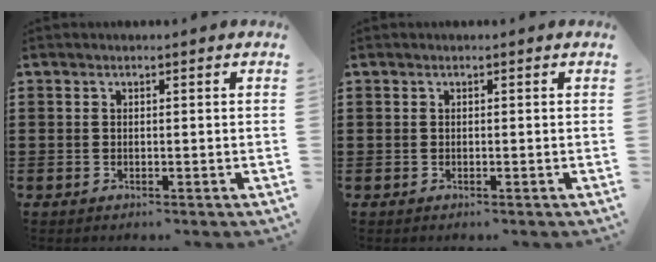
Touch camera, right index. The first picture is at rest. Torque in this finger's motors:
{"motor_torque": [-1.20, 0.94, -1.05, -0.21]}